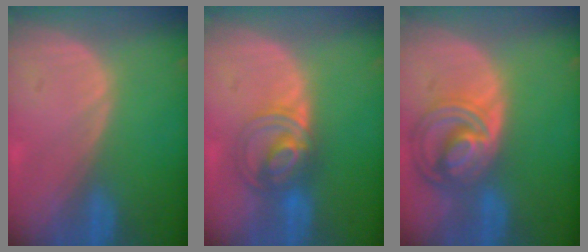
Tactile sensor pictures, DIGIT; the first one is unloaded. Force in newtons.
{"total": 6.1, "press": 6.0, "slide": 1.1}
{"total": 8.8, "press": 7.6, "slide": 4.4}